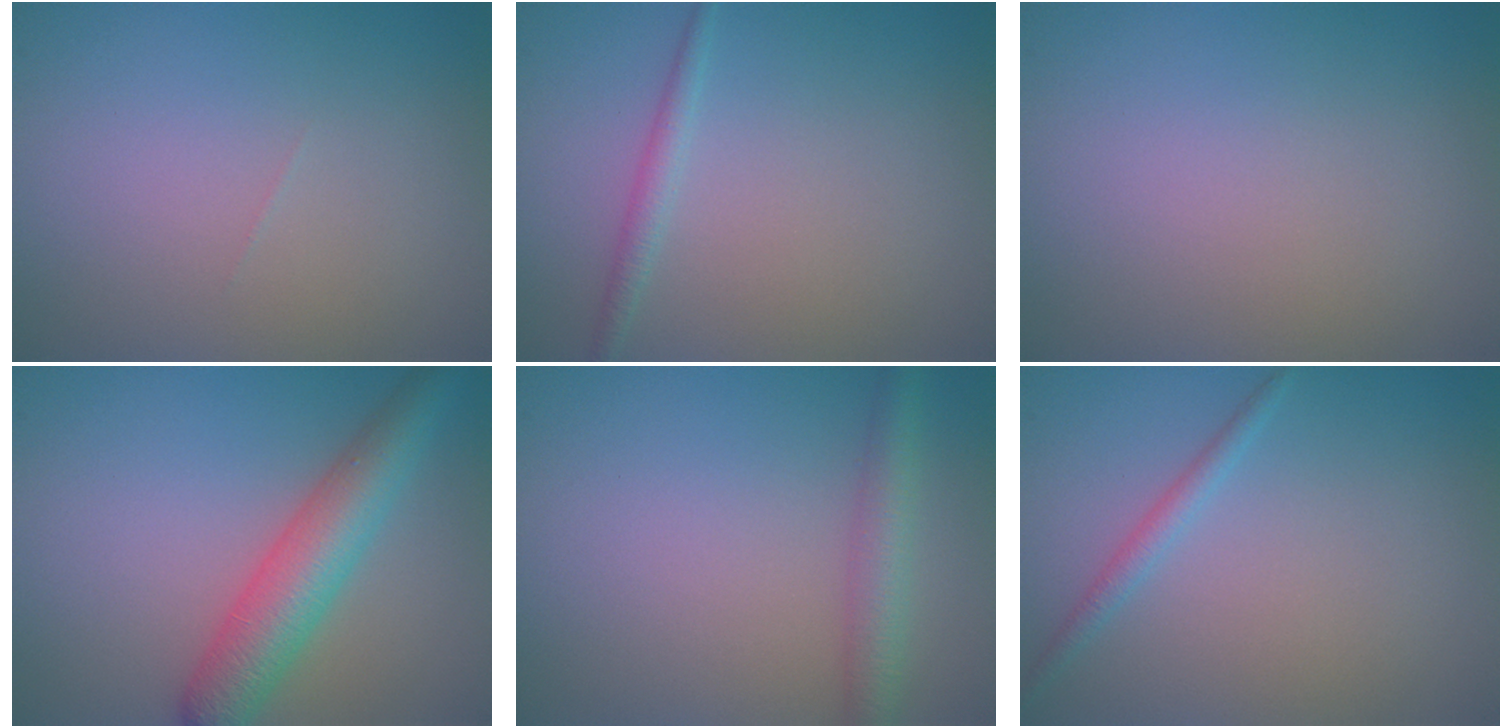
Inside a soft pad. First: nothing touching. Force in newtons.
{"total": 1.3, "press": 1.3, "slide": 0.0}
{"total": 0.0}
{"total": 5.7, "press": 5.7, "slide": 0.1}
{"total": 3.0, "press": 3.0, "slide": 0.1}
{"total": 1.3, "press": 1.3, "slide": 0.0}